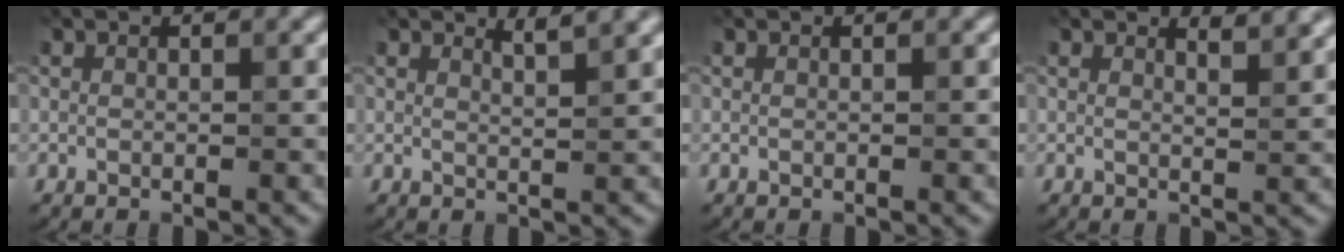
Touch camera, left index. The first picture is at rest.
{"total": 1.7, "force": [1.5, 0.3, 0.7], "torque": [0.000, 0.003, 0.019]}
{"total": 0.0}
{"total": 2.3, "force": [2.0, 0.5, 1.0], "torque": [-0.005, -0.002, 0.025]}